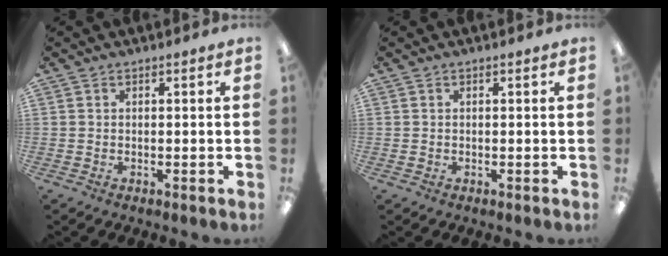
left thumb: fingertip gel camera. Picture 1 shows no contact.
{"total": 0.0}